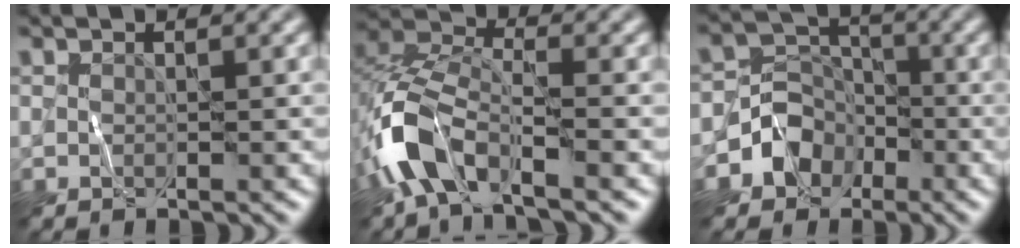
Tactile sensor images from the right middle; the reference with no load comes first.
{"total": 6.8, "force": [-3.8, 3.2, 4.7], "torque": [-0.101, 0.003, -0.085]}
{"total": 4.4, "force": [-2.3, 3.7, 1.1], "torque": [0.008, 0.016, -0.047]}